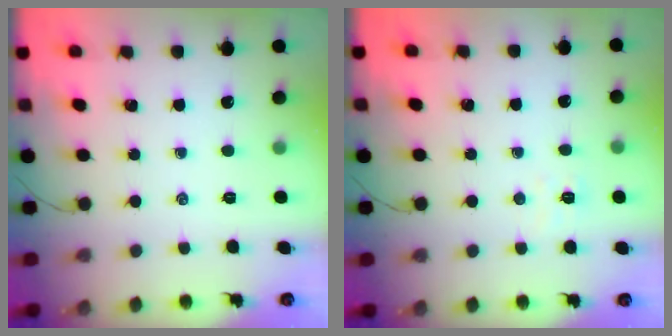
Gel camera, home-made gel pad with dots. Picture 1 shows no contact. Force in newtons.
{"total": 2.7, "press": 2.5, "slide": 0.8}